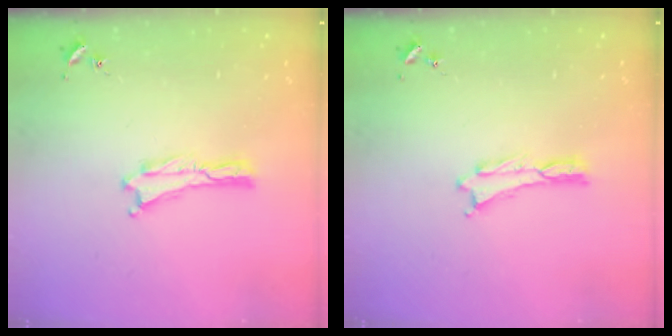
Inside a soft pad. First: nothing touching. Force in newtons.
{"total": 0.0}